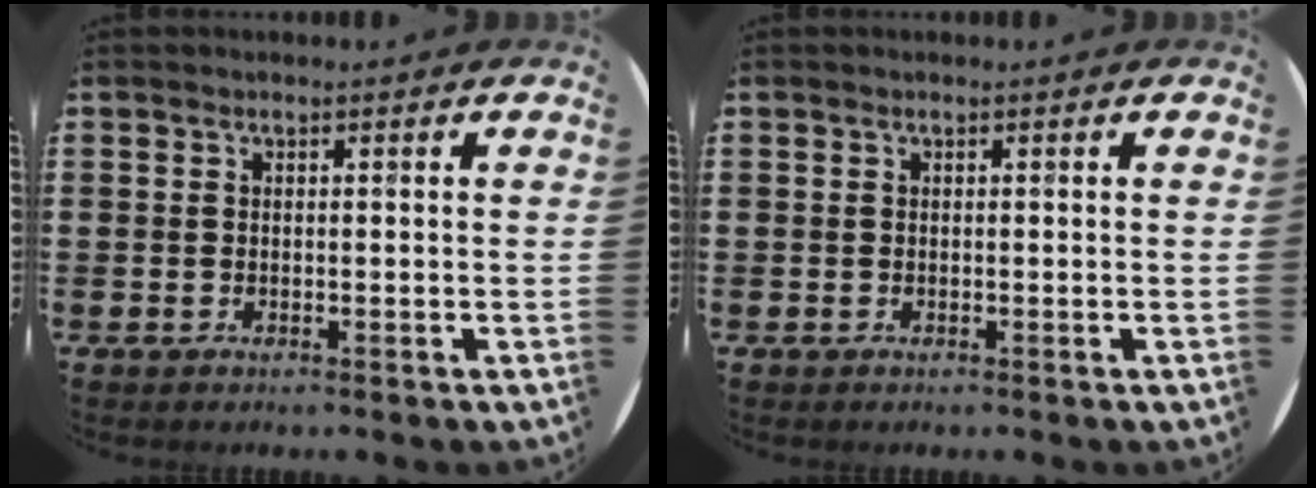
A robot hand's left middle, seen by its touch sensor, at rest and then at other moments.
{"total": 0.0}